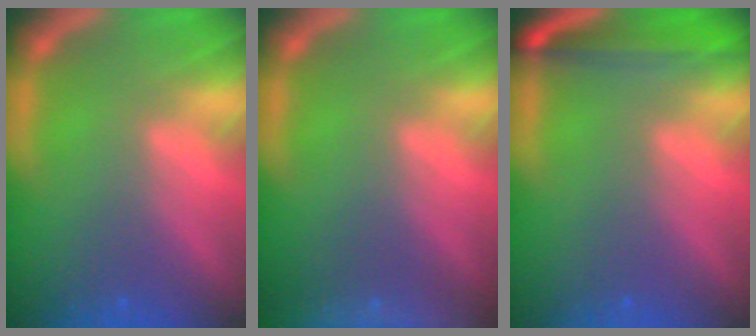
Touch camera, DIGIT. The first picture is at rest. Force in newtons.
{"total": 10.0}
{"total": 5.0}